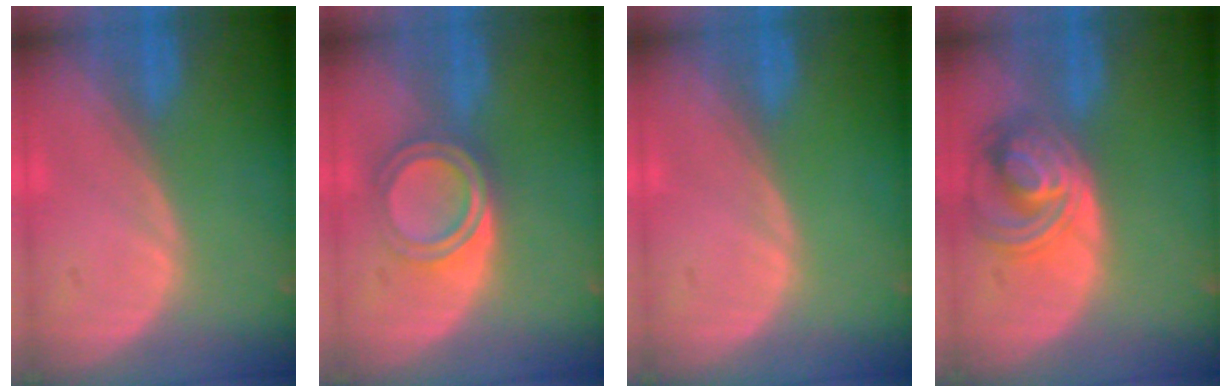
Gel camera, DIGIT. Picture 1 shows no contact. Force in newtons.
{"total": 5.3, "press": 4.9, "slide": 2.0}
{"total": 0.0}
{"total": 7.1, "press": 6.9, "slide": 1.8}